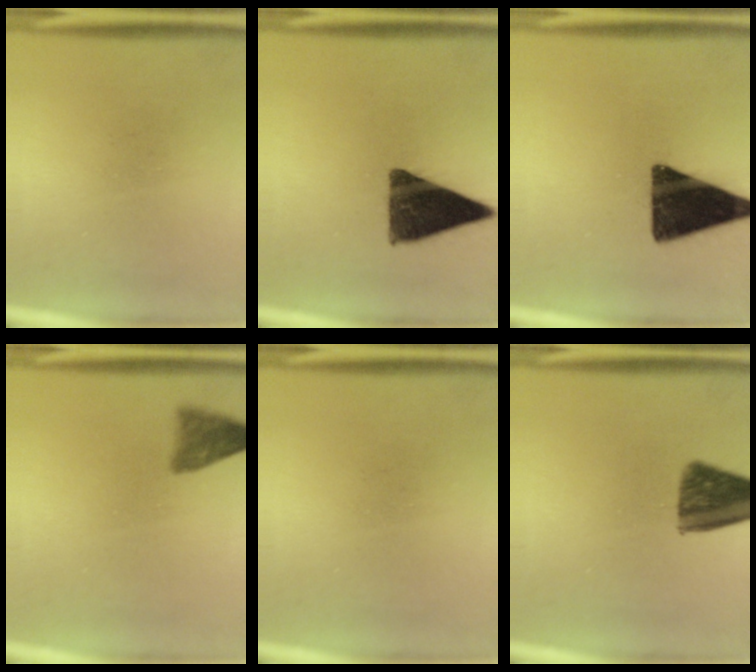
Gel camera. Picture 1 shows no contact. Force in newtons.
{"total": 12.9}
{"total": 16.4}
{"total": 3.5}
{"total": 0.0}
{"total": 10.3}